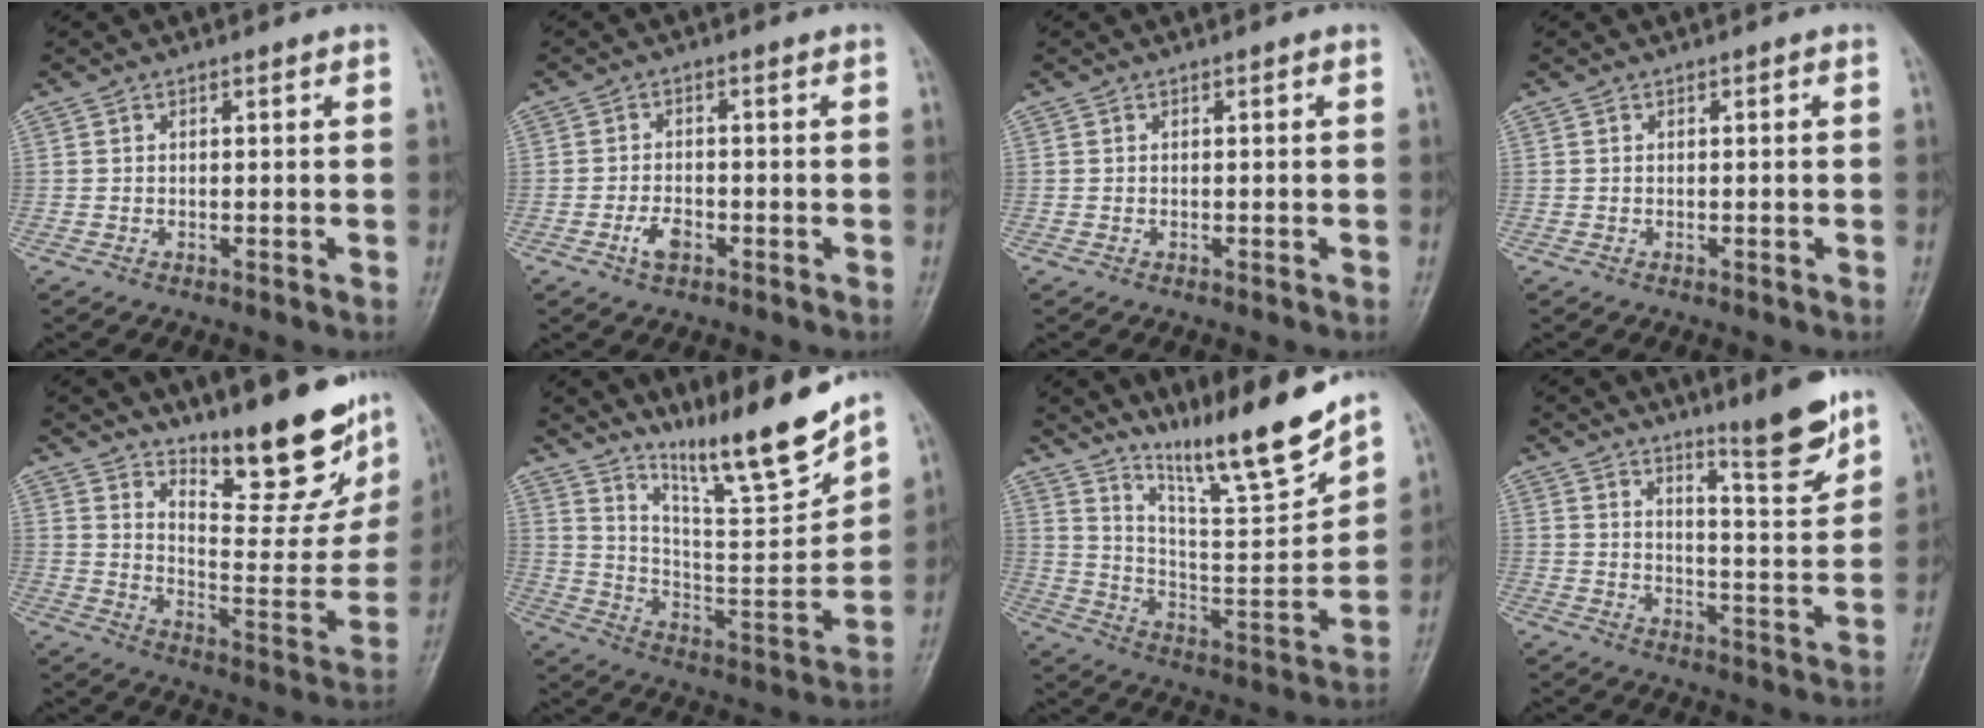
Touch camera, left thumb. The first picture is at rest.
{"total": 3.6, "force": [-1.8, 2.0, 2.4], "torque": [-0.044, 0.009, -0.034]}
{"total": 0.0}
{"total": 0.0}
{"total": 21.1, "force": [16.0, 6.3, 12.2], "torque": [-0.132, -0.117, 0.235]}
{"total": 17.7, "force": [14.3, 1.8, 10.2], "torque": [-0.134, -0.095, 0.254]}
{"total": 17.4, "force": [14.2, 1.6, 10.0], "torque": [-0.134, -0.094, 0.252]}
{"total": 9.7, "force": [7.2, 1.0, 6.4], "torque": [-0.082, -0.067, 0.115]}